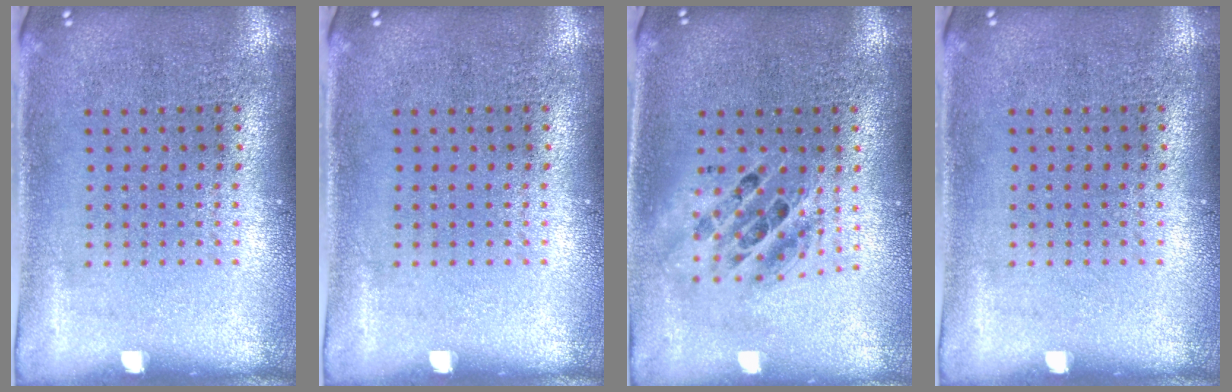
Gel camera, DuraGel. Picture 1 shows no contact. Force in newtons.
{"total": 0.0}
{"total": 1.7, "press": 1.4, "slide": 1.0}
{"total": 0.0}